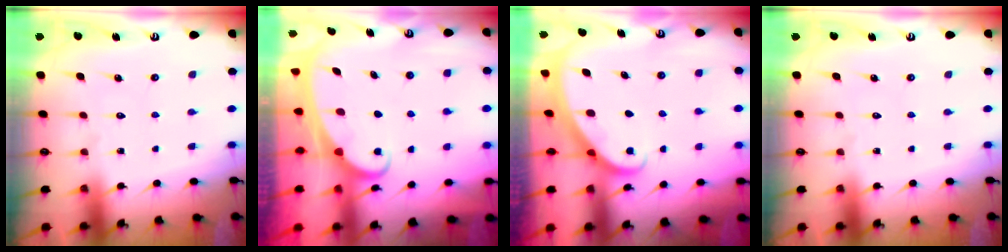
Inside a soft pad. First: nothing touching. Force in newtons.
{"total": 2.0, "press": 2.0, "slide": 0.2}
{"total": 1.8, "press": 1.8, "slide": 0.1}
{"total": 0.0}